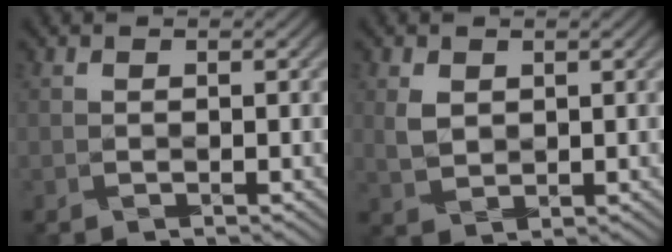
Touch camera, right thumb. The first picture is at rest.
{"total": 2.9, "force": [0.9, 2.1, 1.7], "torque": [-0.044, -0.003, 0.017]}